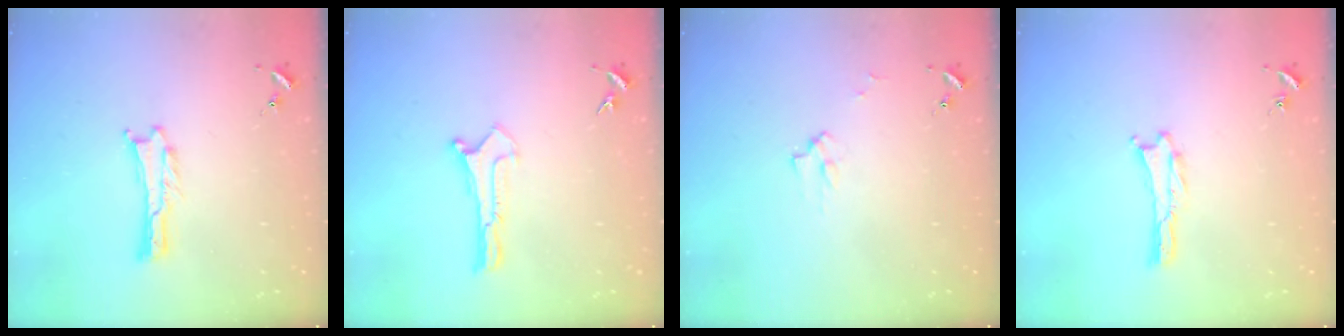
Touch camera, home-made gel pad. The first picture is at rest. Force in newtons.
{"total": 0.0}
{"total": 2.2, "press": 2.2, "slide": 0.3}
{"total": 0.0}